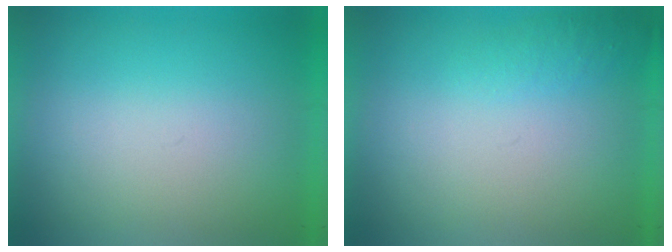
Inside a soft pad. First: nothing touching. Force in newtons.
{"total": 1.1}